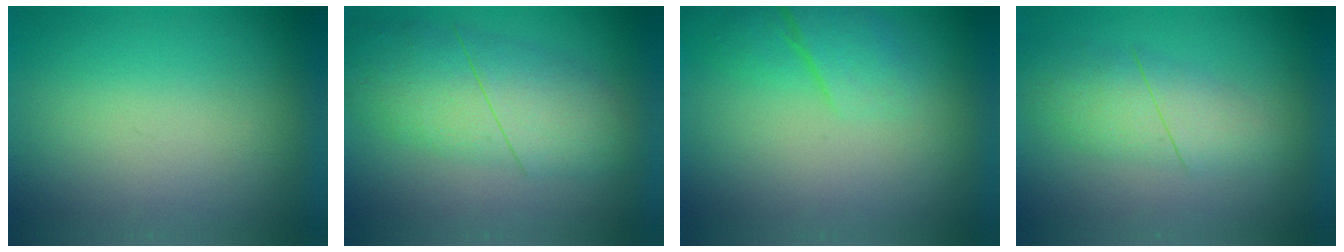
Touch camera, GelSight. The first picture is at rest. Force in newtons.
{"total": 4.9}
{"total": 2.2}
{"total": 2.7}